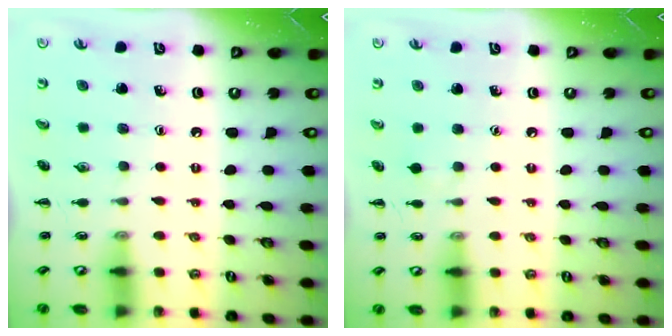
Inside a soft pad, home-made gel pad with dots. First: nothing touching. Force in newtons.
{"total": 2.2, "press": 1.9, "slide": 0.9}